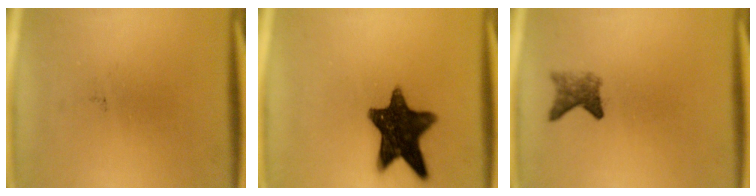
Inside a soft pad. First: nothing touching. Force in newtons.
{"total": 13.4}
{"total": 2.7}